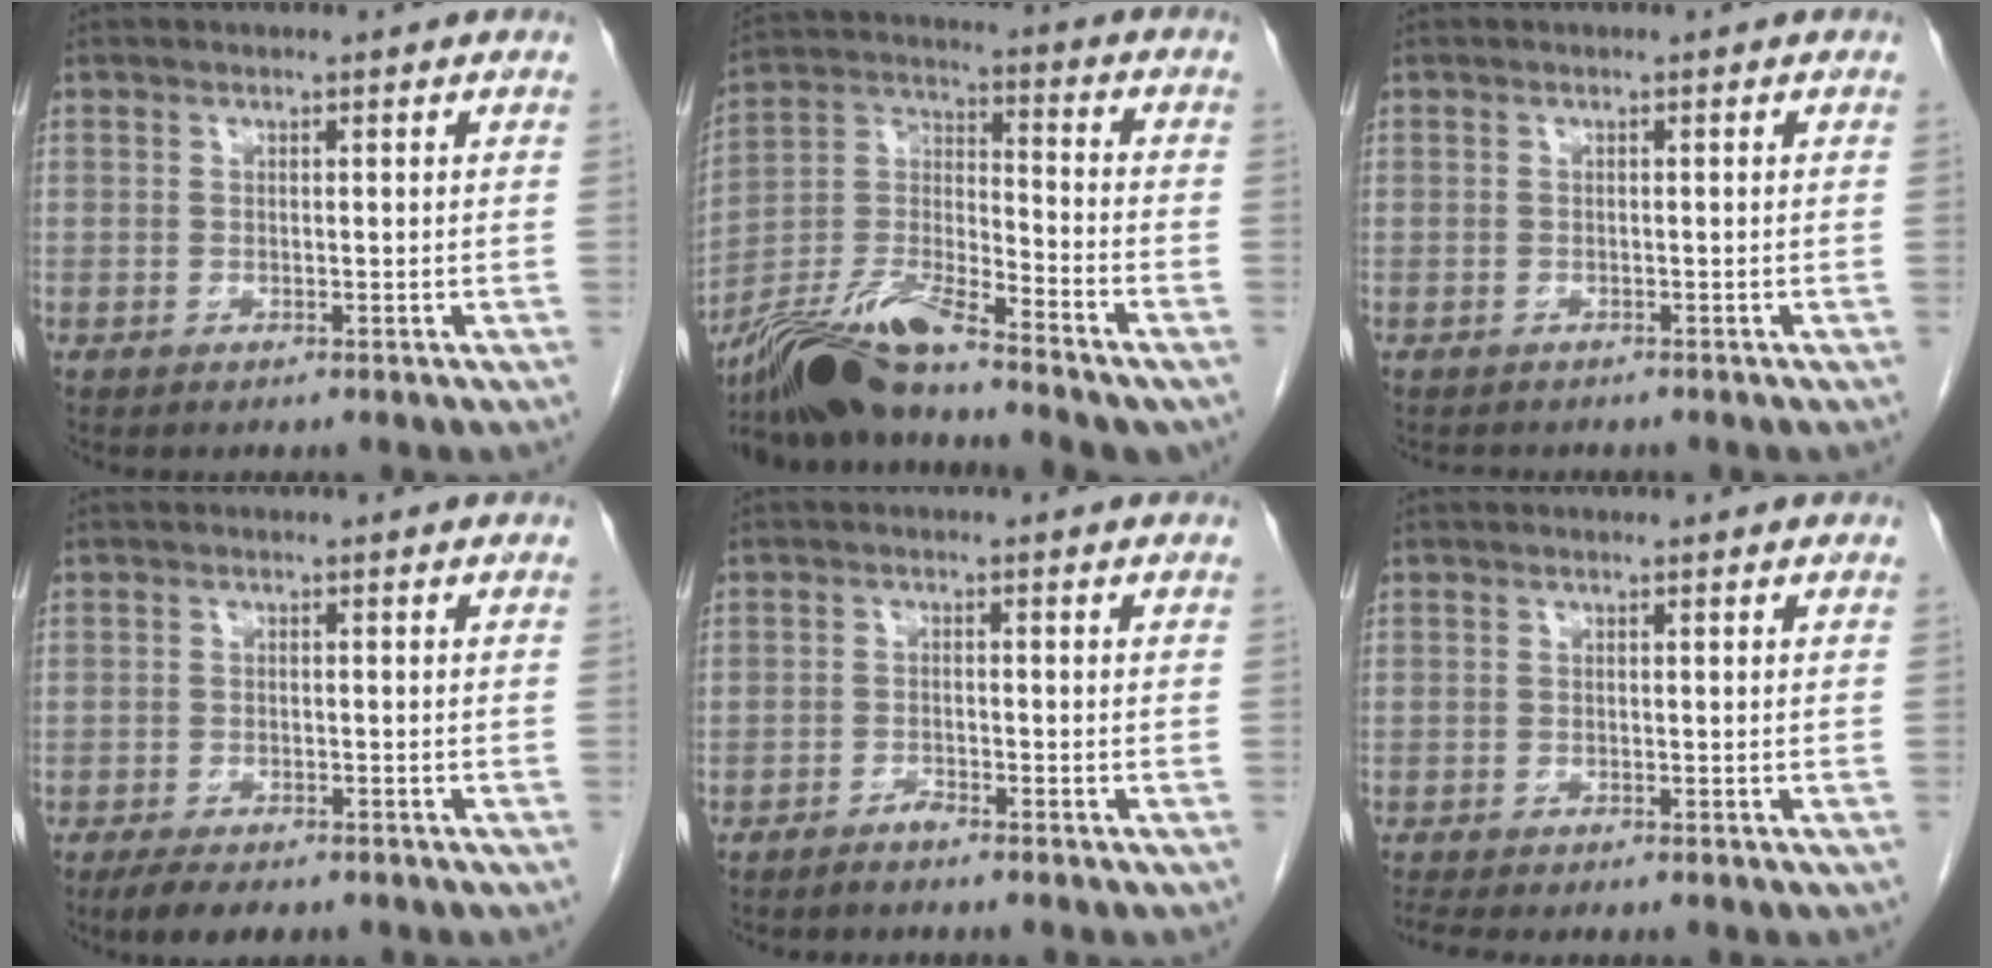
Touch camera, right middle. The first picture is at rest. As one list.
[{"total": 15.3, "force": [-12.9, 1.7, 8.1], "torque": [-0.164, -0.002, -0.238]}, {"total": 1.7, "force": [-1.5, 0.7, 0.3], "torque": [-0.010, -0.002, -0.022]}, {"total": 4.8, "force": [-3.8, 1.6, 2.5], "torque": [-0.042, -0.008, -0.055]}, {"total": 1.6, "force": [-1.5, -0.1, 0.4], "torque": [-0.009, -0.001, -0.029]}, {"total": 3.0, "force": [-2.7, 0.3, 1.4], "torque": [-0.023, -0.008, -0.043]}]